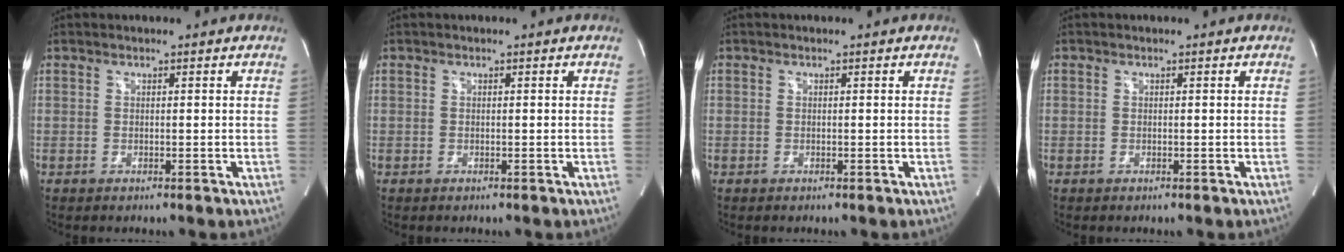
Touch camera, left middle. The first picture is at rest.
{"total": 0.0}
{"total": 0.0}
{"total": 0.0}